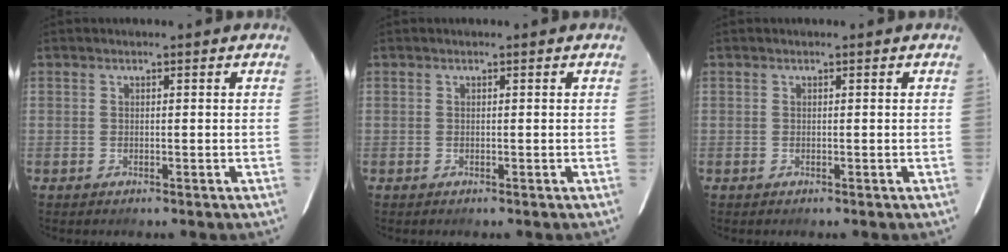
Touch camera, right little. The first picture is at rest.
{"total": 0.0}
{"total": 0.0}